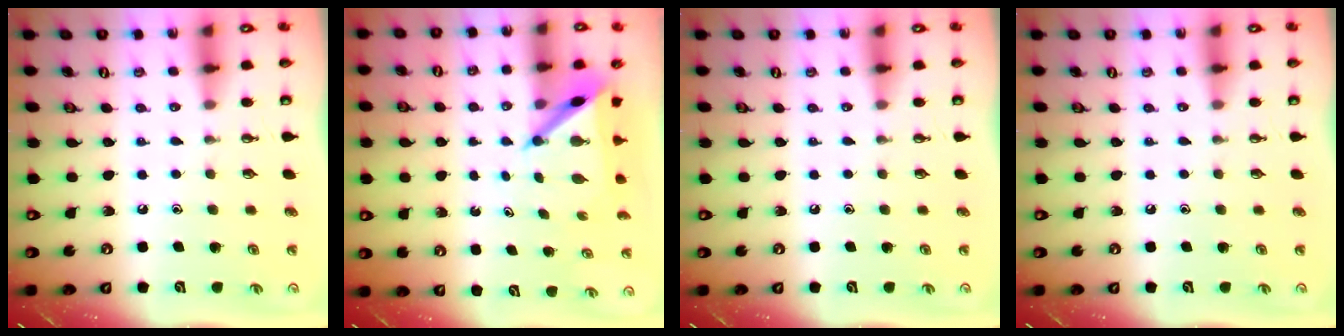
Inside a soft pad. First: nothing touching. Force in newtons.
{"total": 6.1, "press": 6.1, "slide": 0.5}
{"total": 0.0}
{"total": 0.0}